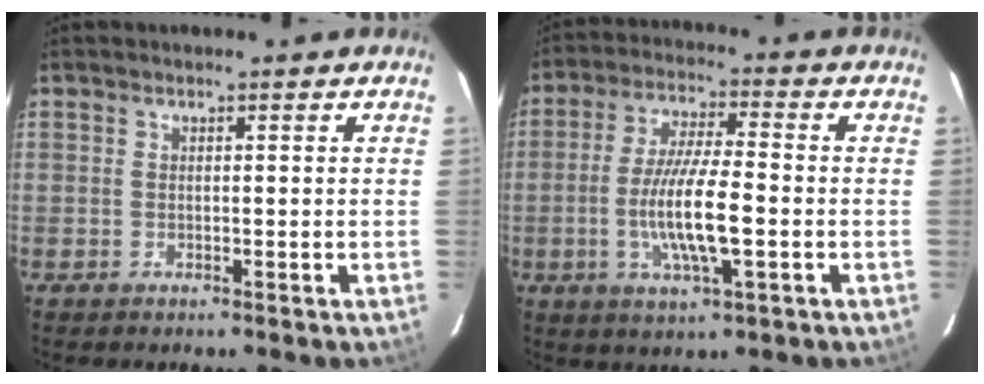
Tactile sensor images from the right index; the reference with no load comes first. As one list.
[{"total": 11.2, "force": [-2.5, 2.0, 10.7], "torque": [-0.206, -0.008, -0.047]}]